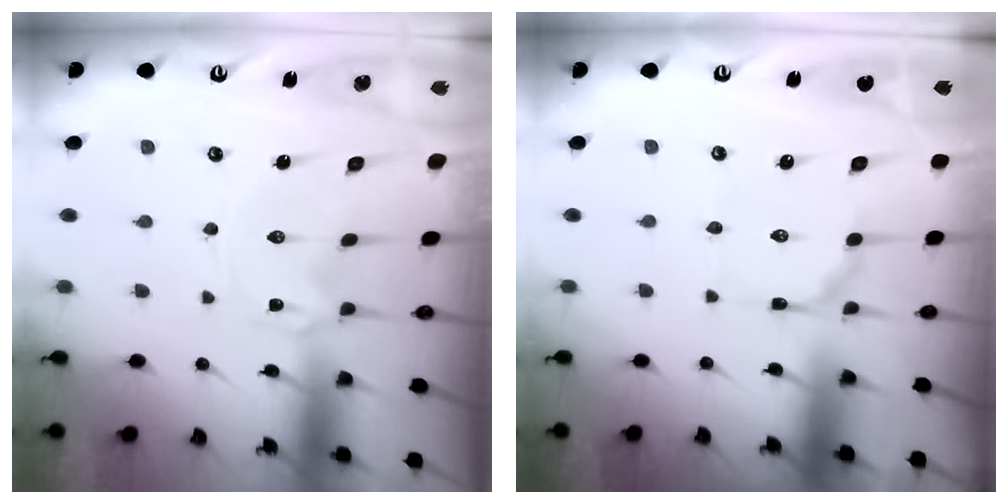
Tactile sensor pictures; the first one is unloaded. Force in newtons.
{"total": 3.7, "press": 3.7, "slide": 0.3}